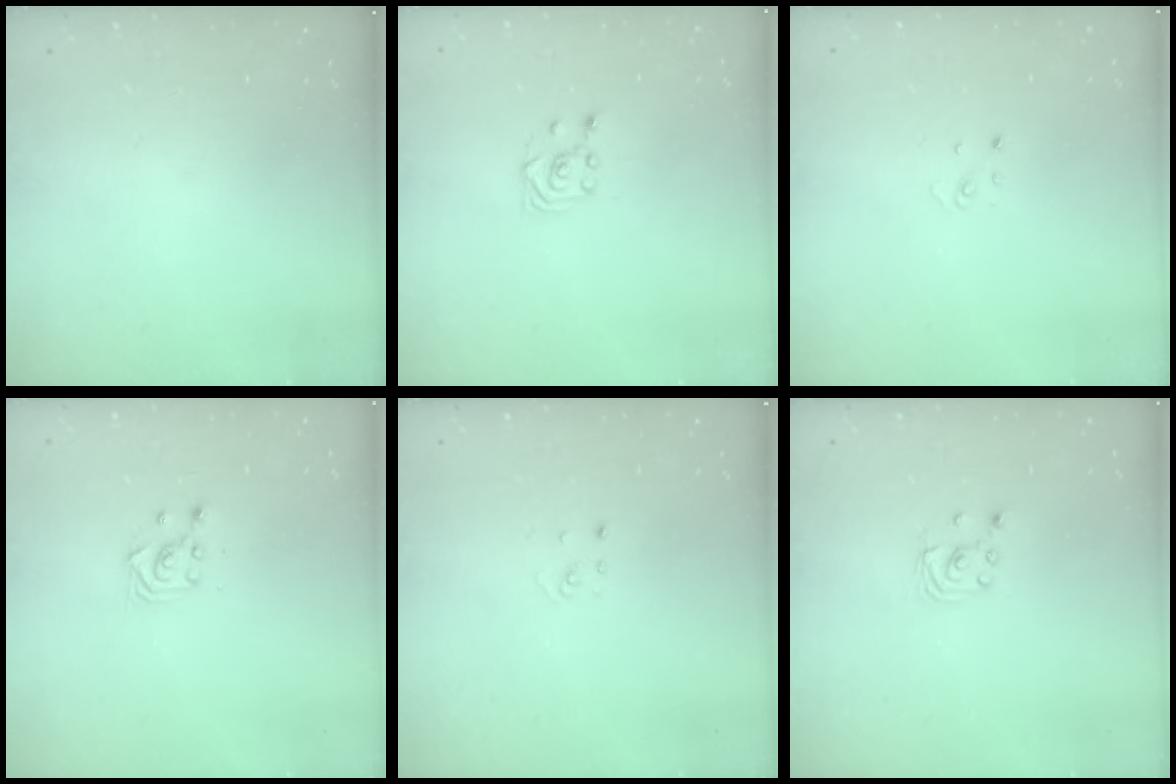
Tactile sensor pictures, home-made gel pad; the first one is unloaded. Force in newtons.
{"total": 3.0, "press": 2.8, "slide": 1.1}
{"total": 1.9, "press": 1.9, "slide": 0.2}
{"total": 3.0, "press": 2.9, "slide": 0.8}
{"total": 2.1, "press": 2.1, "slide": 0.1}
{"total": 2.0, "press": 2.0, "slide": 0.2}